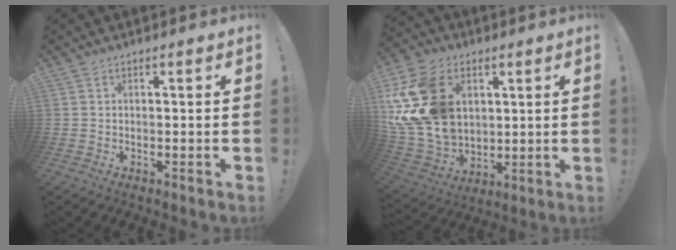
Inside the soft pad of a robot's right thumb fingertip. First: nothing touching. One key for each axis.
{"total": 23.5, "fx": 6.3, "fy": 17.2, "fz": 14.7, "tx": -0.303, "ty": -0.020, "tz": 0.129}